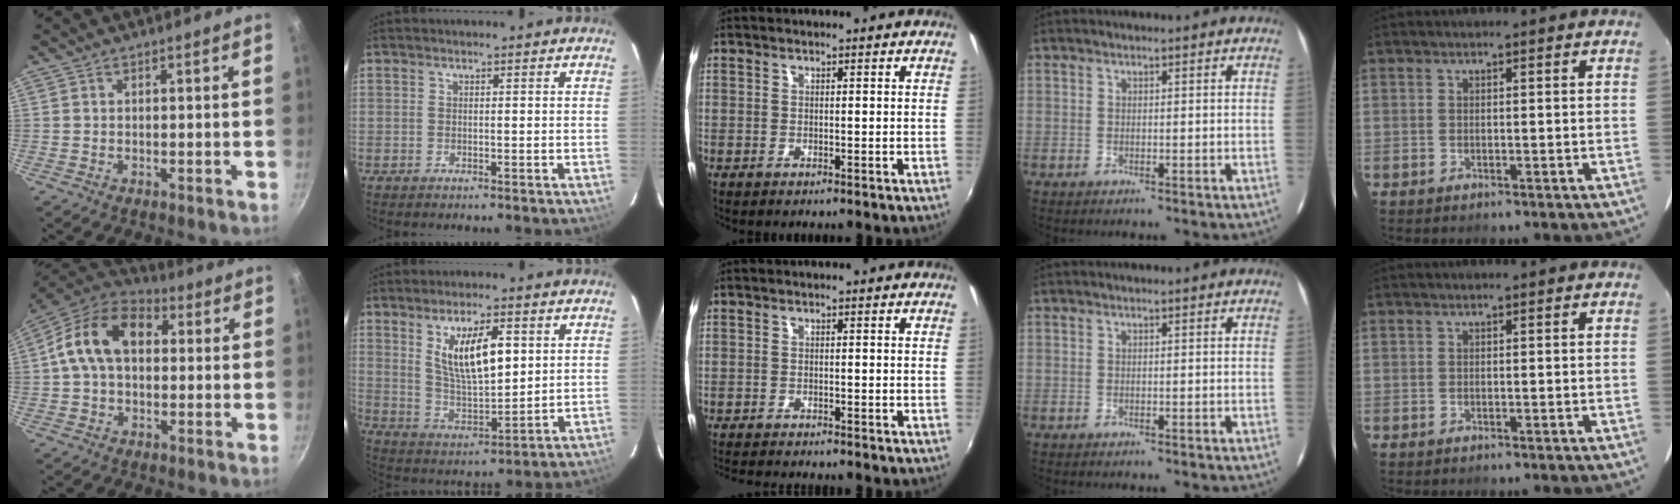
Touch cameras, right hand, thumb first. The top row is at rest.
{"thumb": {"total": 14.4, "force": [2.0, 9.9, 10.2], "torque": [-0.151, 0.029, 0.014]}, "index": {"total": 11.9, "force": [4.2, 4.3, 10.3], "torque": [-0.181, -0.004, 0.089]}, "middle": {"total": 5.1, "force": [-4.8, 0.2, 1.7], "torque": [-0.043, -0.019, -0.082]}}